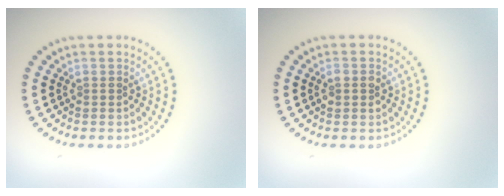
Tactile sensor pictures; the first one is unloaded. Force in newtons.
{"total": 1.4, "press": 1.4, "slide": 0.1}